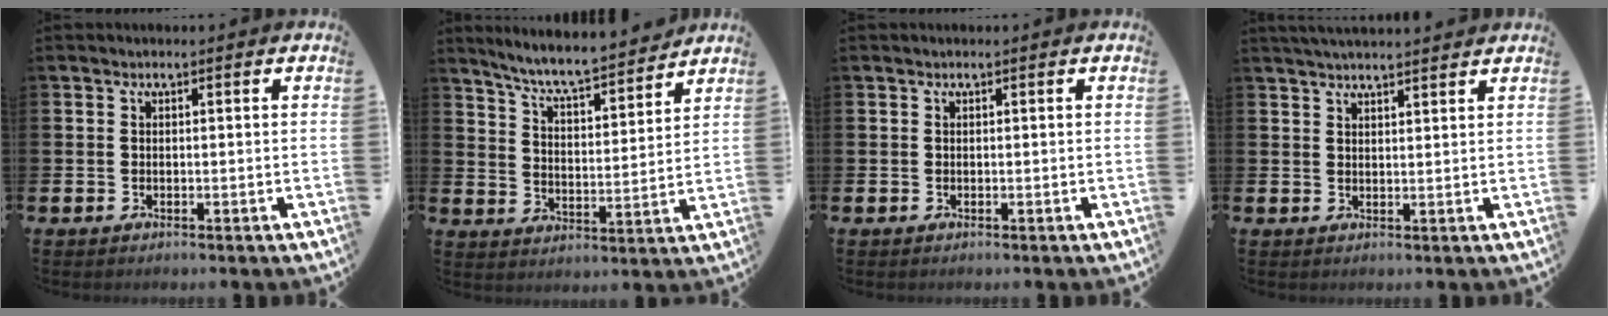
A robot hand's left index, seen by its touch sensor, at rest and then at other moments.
{"total": 7.3, "force": [6.9, 0.4, 2.2], "torque": [-0.067, -0.053, 0.118]}
{"total": 0.0}
{"total": 2.8, "force": [2.8, 0.0, 0.5], "torque": [-0.013, -0.010, 0.051]}